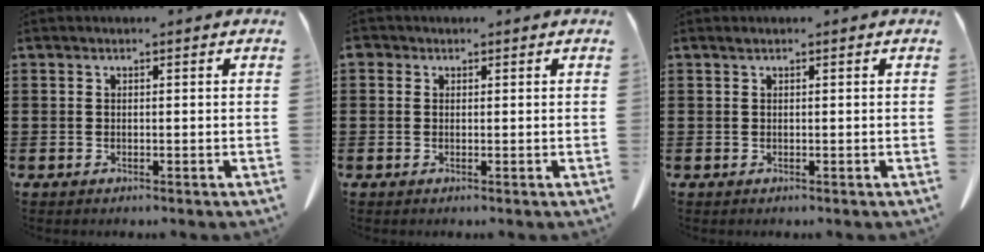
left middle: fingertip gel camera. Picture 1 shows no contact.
{"total": 0.8, "force": [0.2, 0.8, 0.2], "torque": [-0.006, 0.007, 0.002]}
{"total": 0.0}